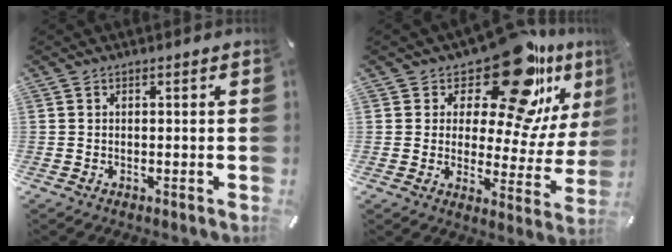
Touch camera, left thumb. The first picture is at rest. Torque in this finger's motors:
{"motor_torque": [2.16, 2.06, 1.33, -1.34, 0.24]}